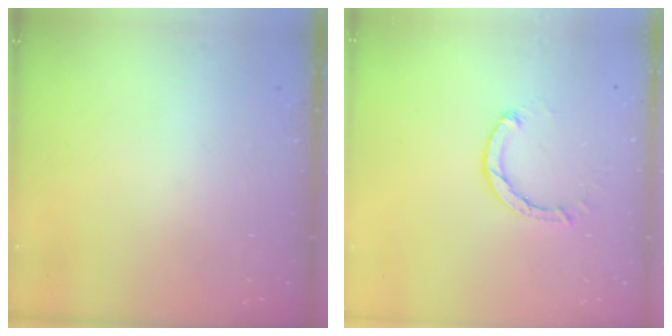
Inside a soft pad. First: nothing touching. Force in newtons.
{"total": 3.0, "press": 3.0, "slide": 0.4}